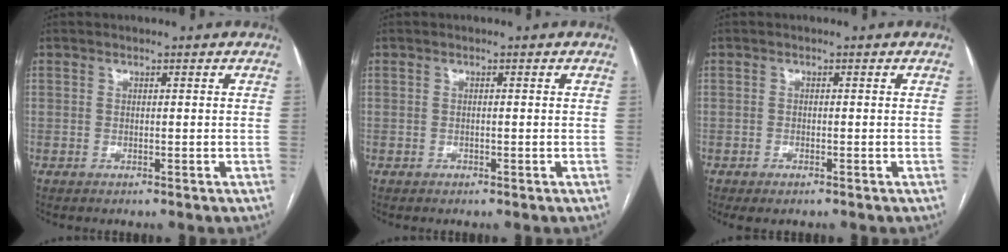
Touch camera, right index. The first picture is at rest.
{"total": 0.0}
{"total": 1.5, "force": [-1.0, 0.6, 1.0], "torque": [-0.015, -0.002, -0.011]}